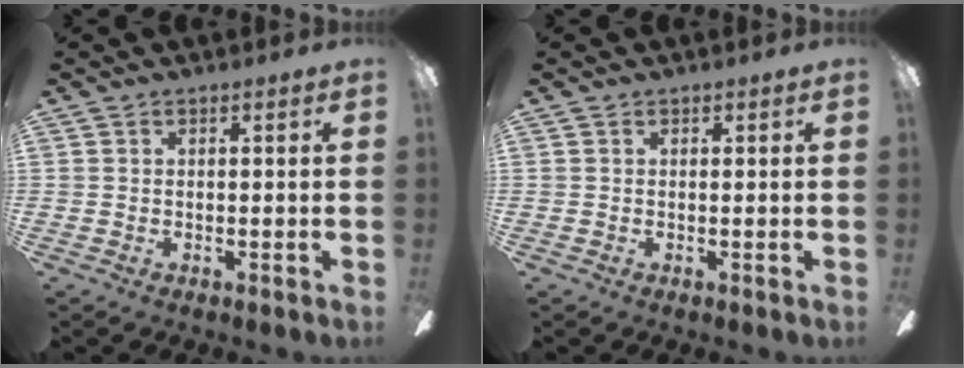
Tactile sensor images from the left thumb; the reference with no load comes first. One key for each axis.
{"total": 0.0}